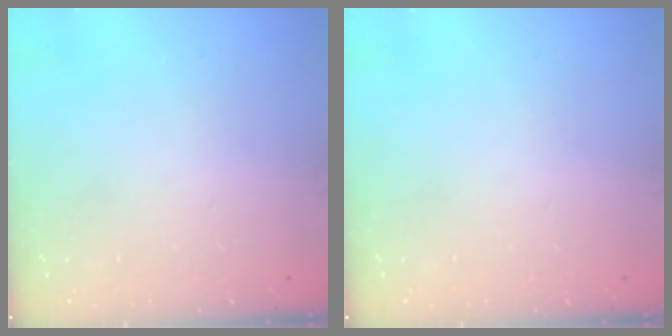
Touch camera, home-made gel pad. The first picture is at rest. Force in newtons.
{"total": 0.0}